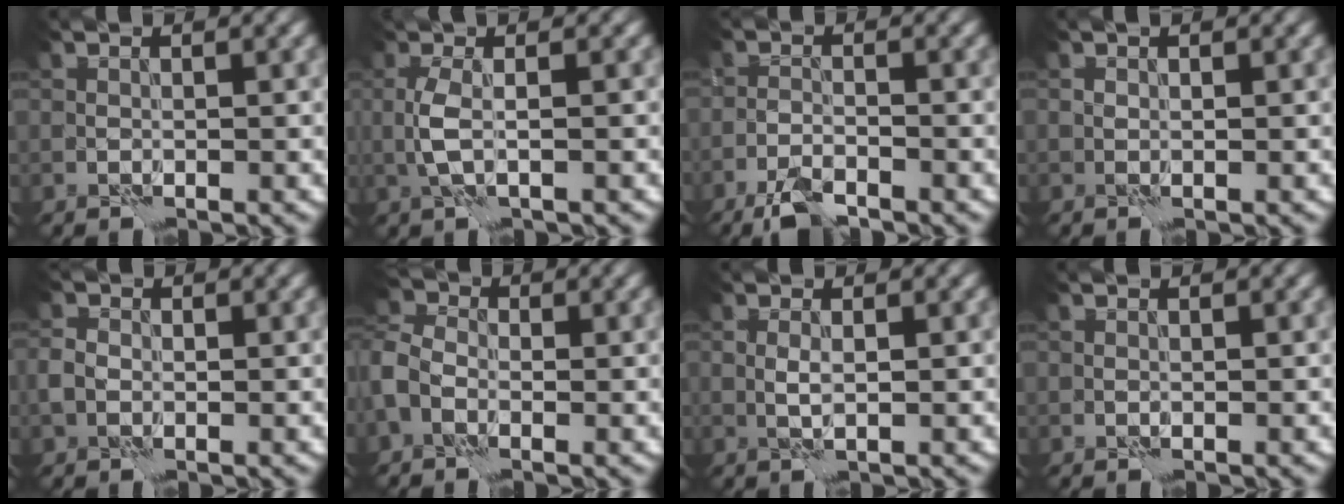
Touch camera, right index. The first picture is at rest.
{"total": 2.3, "force": [-0.1, 0.3, 2.2], "torque": [-0.052, 0.002, -0.002]}
{"total": 3.5, "force": [-2.8, 0.9, 1.9], "torque": [-0.042, -0.003, -0.060]}
{"total": 0.0}
{"total": 1.7, "force": [-0.4, 1.4, 0.9], "torque": [-0.020, 0.000, -0.014]}
{"total": 3.9, "force": [-1.3, 2.9, 2.2], "torque": [-0.049, 0.003, -0.035]}
{"total": 1.0, "force": [0.3, 0.2, 1.0], "torque": [-0.022, 0.001, 0.004]}
{"total": 0.0}